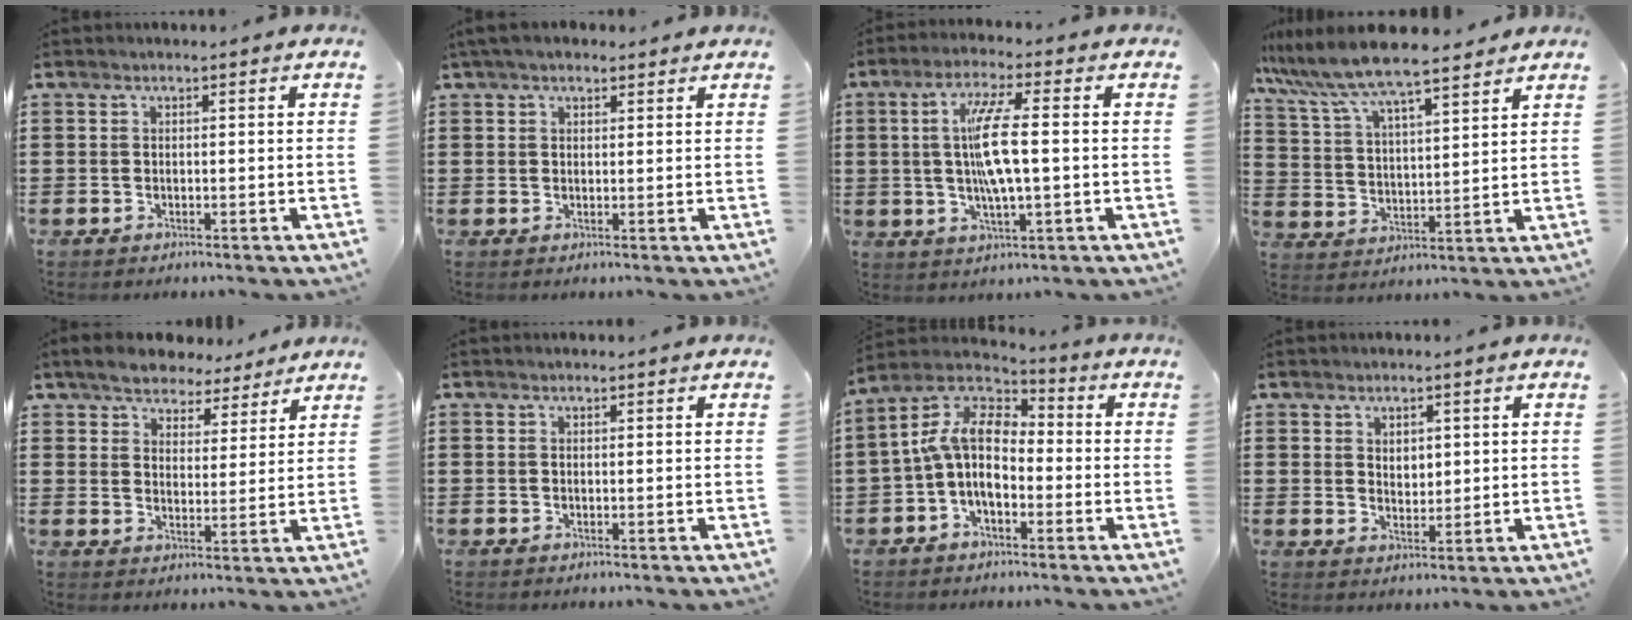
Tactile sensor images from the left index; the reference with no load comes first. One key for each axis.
{"total": 2.9, "fx": 2.2, "fy": 1.2, "fz": 1.4, "tx": -0.034, "ty": 0.005, "tz": 0.042}
{"total": 8.4, "fx": 0.5, "fy": 1.8, "fz": 8.2, "tx": -0.165, "ty": 0.002, "tz": 0.000}
{"total": 8.4, "fx": 7.5, "fy": 0.5, "fz": 3.8, "tx": -0.104, "ty": -0.035, "tz": 0.130}
{"total": 5.6, "fx": 5.3, "fy": 1.6, "fz": 0.6, "tx": -0.037, "ty": -0.015, "tz": 0.098}
{"total": 0.0}
{"total": 8.7, "fx": -1.3, "fy": 5.1, "fz": 6.9, "tx": -0.175, "ty": -0.011, "tz": -0.039}
{"total": 2.3, "fx": 1.5, "fy": 1.5, "fz": 0.9, "tx": -0.014, "ty": 0.004, "tz": 0.026}